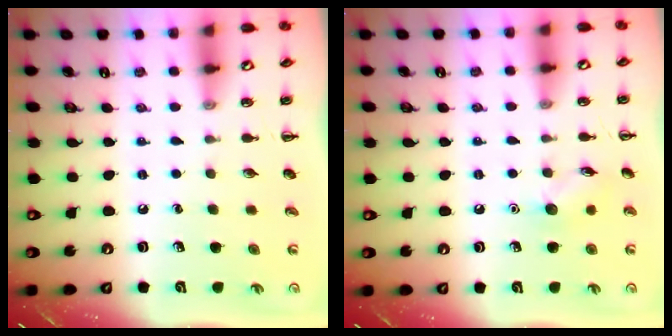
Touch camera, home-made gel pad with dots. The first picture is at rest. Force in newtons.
{"total": 6.5, "press": 6.3, "slide": 1.5}